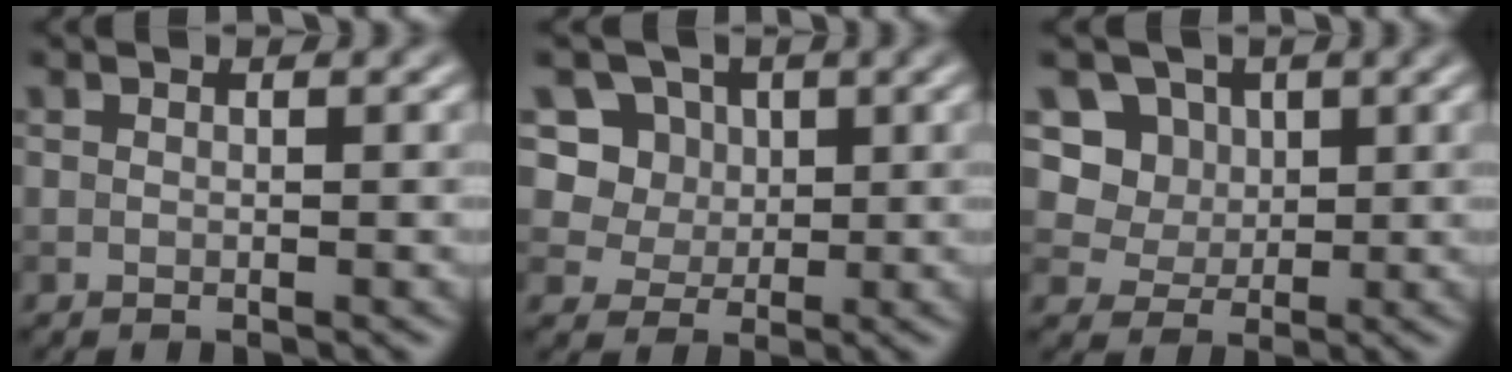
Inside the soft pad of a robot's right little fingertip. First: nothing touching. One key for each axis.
{"total": 8.0, "fx": 3.4, "fy": 6.6, "fz": 3.1, "tx": -0.054, "ty": 0.009, "tz": 0.044}
{"total": 7.6, "fx": 3.3, "fy": 6.2, "fz": 2.9, "tx": -0.048, "ty": 0.005, "tz": 0.043}